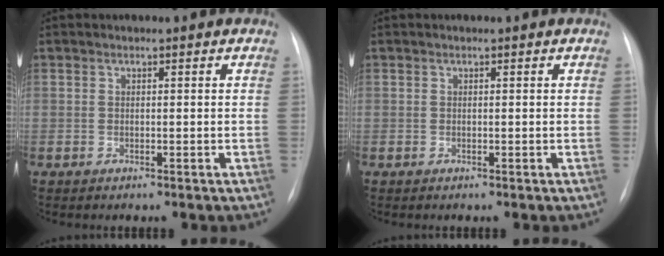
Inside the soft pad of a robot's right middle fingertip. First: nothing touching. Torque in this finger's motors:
{"motor_torque": [-0.32, -1.00, 0.04, 0.00]}